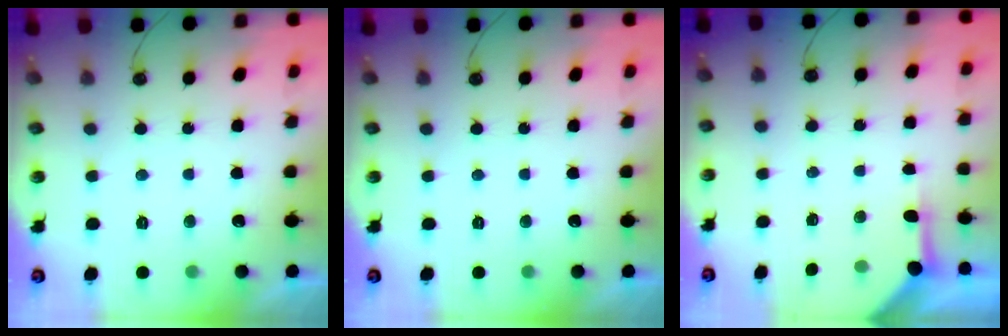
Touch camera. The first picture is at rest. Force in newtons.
{"total": 0.0}
{"total": 3.8, "press": 3.8, "slide": 0.4}